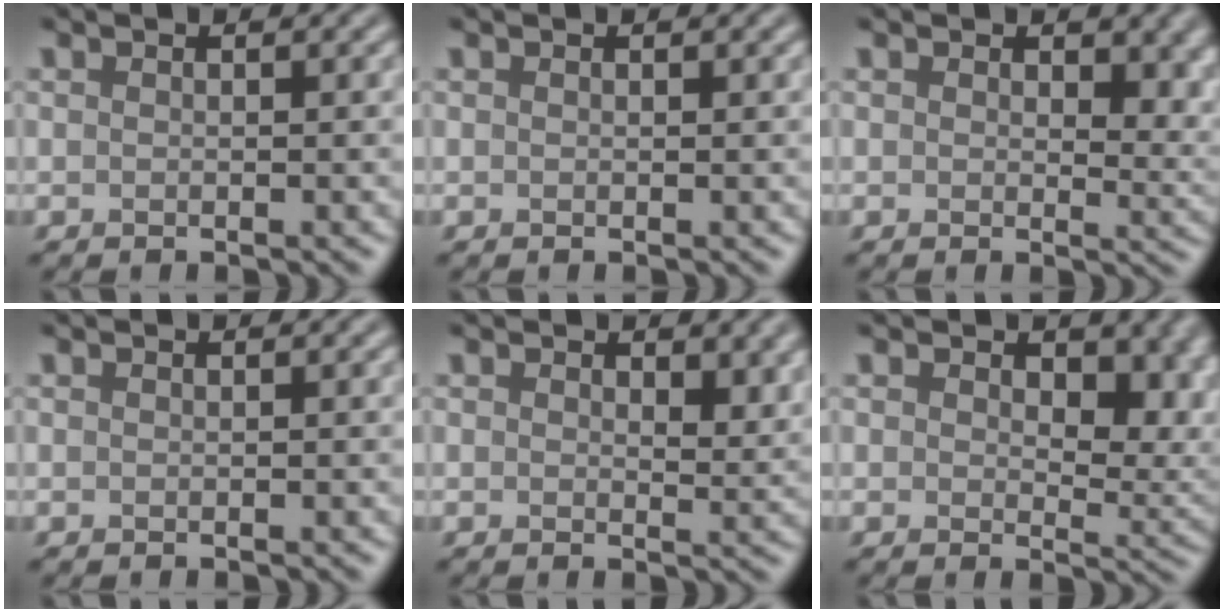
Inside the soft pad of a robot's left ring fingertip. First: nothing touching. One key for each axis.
{"total": 0.0}
{"total": 4.1, "fx": 1.3, "fy": 2.5, "fz": 2.9, "tx": -0.035, "ty": -0.012, "tz": 0.017}
{"total": 0.0}
{"total": 2.7, "fx": 1.3, "fy": 1.5, "fz": 1.9, "tx": -0.025, "ty": -0.006, "tz": 0.022}
{"total": 7.1, "fx": 2.1, "fy": 4.3, "fz": 5.3, "tx": -0.071, "ty": -0.011, "tz": 0.032}